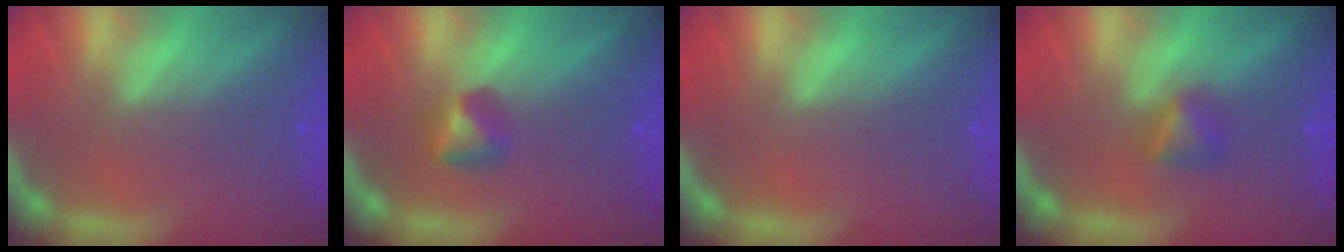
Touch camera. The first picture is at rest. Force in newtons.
{"total": 1.9}
{"total": 0.0}
{"total": 1.9}